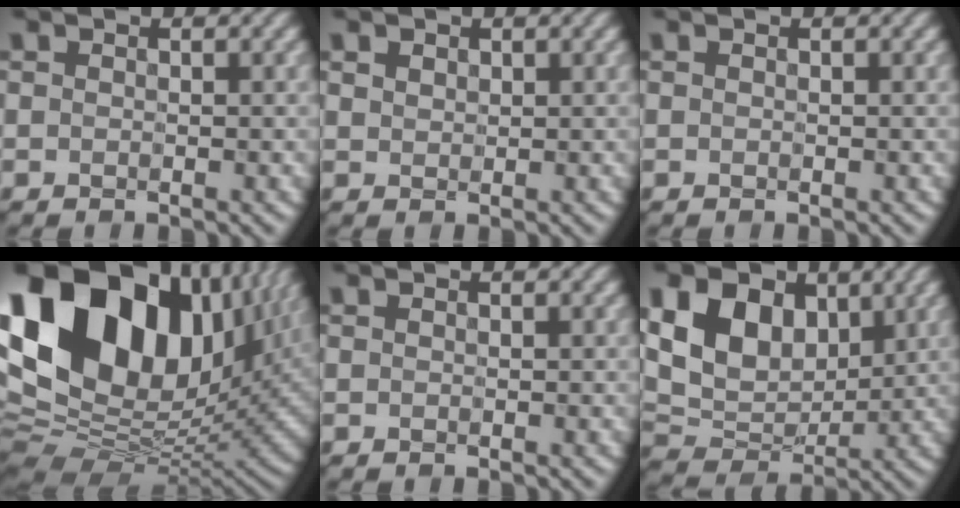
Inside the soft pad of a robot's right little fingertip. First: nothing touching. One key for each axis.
{"total": 1.3, "fx": 0.7, "fy": 0.9, "fz": 0.5, "tx": -0.016, "ty": -0.002, "tz": 0.020}
{"total": 0.0}
{"total": 20.3, "fx": 6.7, "fy": 13.3, "fz": 13.7, "tx": -0.272, "ty": 0.039, "tz": 0.114}
{"total": 0.0}
{"total": 9.9, "fx": 2.9, "fy": 6.9, "fz": 6.4, "tx": -0.140, "ty": 0.012, "tz": 0.042}